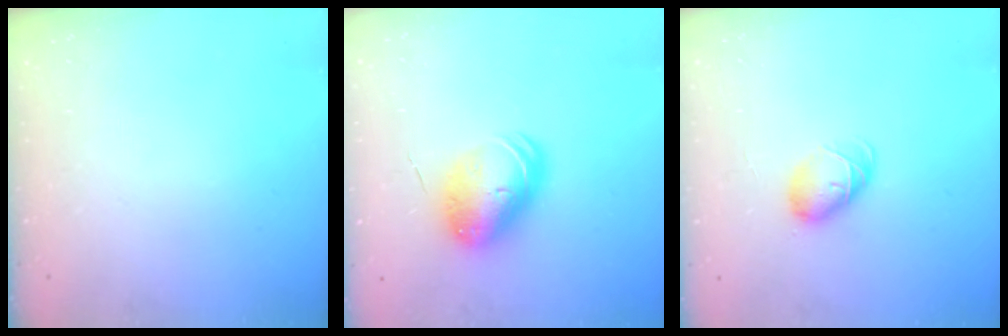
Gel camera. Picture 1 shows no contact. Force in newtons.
{"total": 11.1, "press": 10.8, "slide": 2.3}
{"total": 7.9, "press": 7.8, "slide": 0.9}